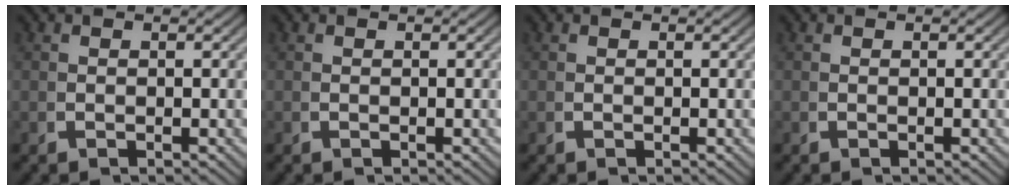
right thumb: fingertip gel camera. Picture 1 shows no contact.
{"total": 0.0}
{"total": 0.0}
{"total": 0.0}